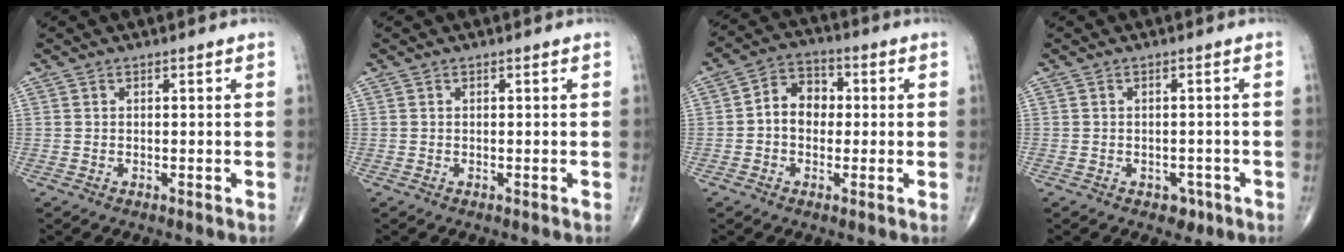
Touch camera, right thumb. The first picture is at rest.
{"total": 0.0}
{"total": 7.3, "force": [0.0, 5.7, 4.5], "torque": [-0.051, 0.023, -0.012]}
{"total": 2.5, "force": [-1.3, 1.9, 1.0], "torque": [0.006, 0.007, -0.012]}